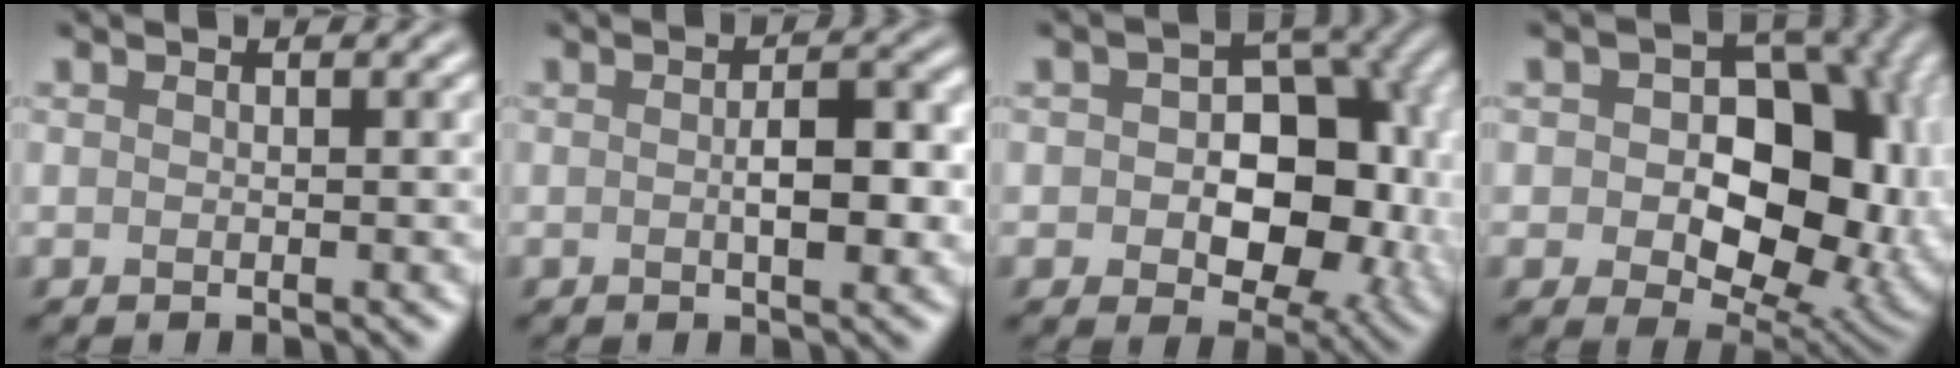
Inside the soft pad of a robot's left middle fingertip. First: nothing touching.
{"total": 4.0, "force": [-0.3, 1.5, 3.7], "torque": [-0.058, 0.002, -0.004]}
{"total": 11.3, "force": [-0.1, 7.5, 8.4], "torque": [-0.097, -0.002, -0.001]}
{"total": 13.6, "force": [1.4, 9.3, 9.9], "torque": [-0.109, 0.001, 0.026]}